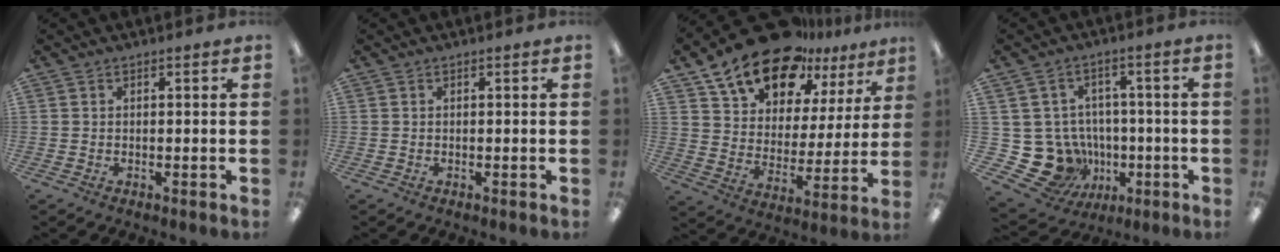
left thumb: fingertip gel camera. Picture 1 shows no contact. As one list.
[{"total": 0.0}, {"total": 18.5, "force": [14.6, 9.0, 7.0], "torque": [-0.137, -0.095, 0.261]}, {"total": 12.7, "force": [-3.3, 11.6, 3.9], "torque": [-0.110, 0.009, -0.036]}]